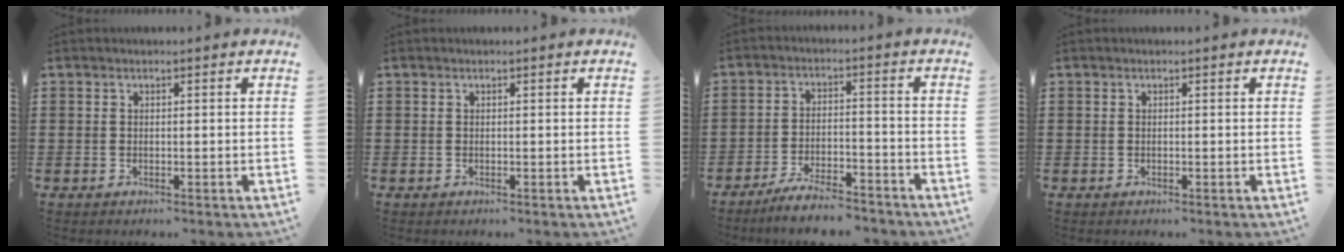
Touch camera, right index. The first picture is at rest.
{"total": 0.0}
{"total": 5.7, "force": [-5.3, 0.5, 1.9], "torque": [-0.045, -0.001, -0.105]}
{"total": 0.0}